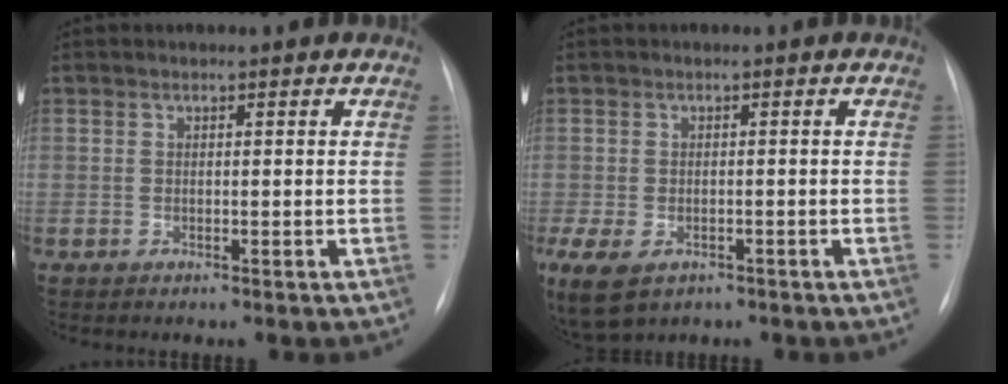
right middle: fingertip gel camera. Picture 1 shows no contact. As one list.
[{"total": 13.5, "force": [-6.9, 9.2, 7.0], "torque": [-0.199, -0.019, -0.094]}]